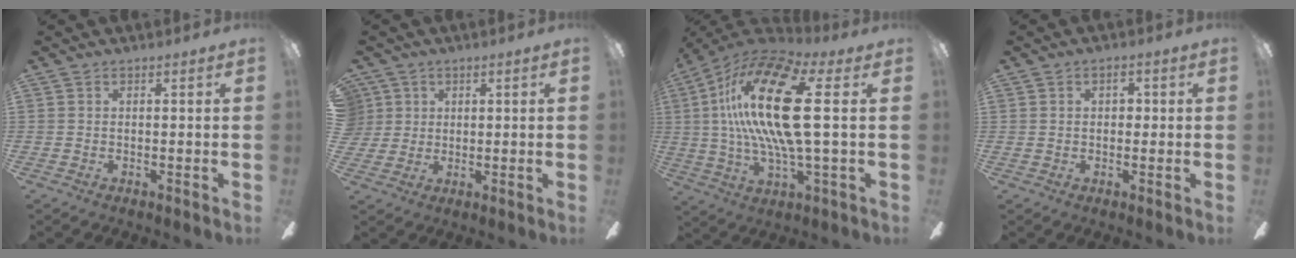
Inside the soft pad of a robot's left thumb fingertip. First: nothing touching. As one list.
[{"total": 4.4, "force": [1.6, 4.0, 0.4], "torque": [-0.015, 0.008, 0.029]}, {"total": 23.9, "force": [3.6, 7.4, 22.4], "torque": [-0.471, -0.011, 0.048]}, {"total": 2.6, "force": [0.6, 1.8, 1.8], "torque": [-0.013, 0.001, 0.001]}]